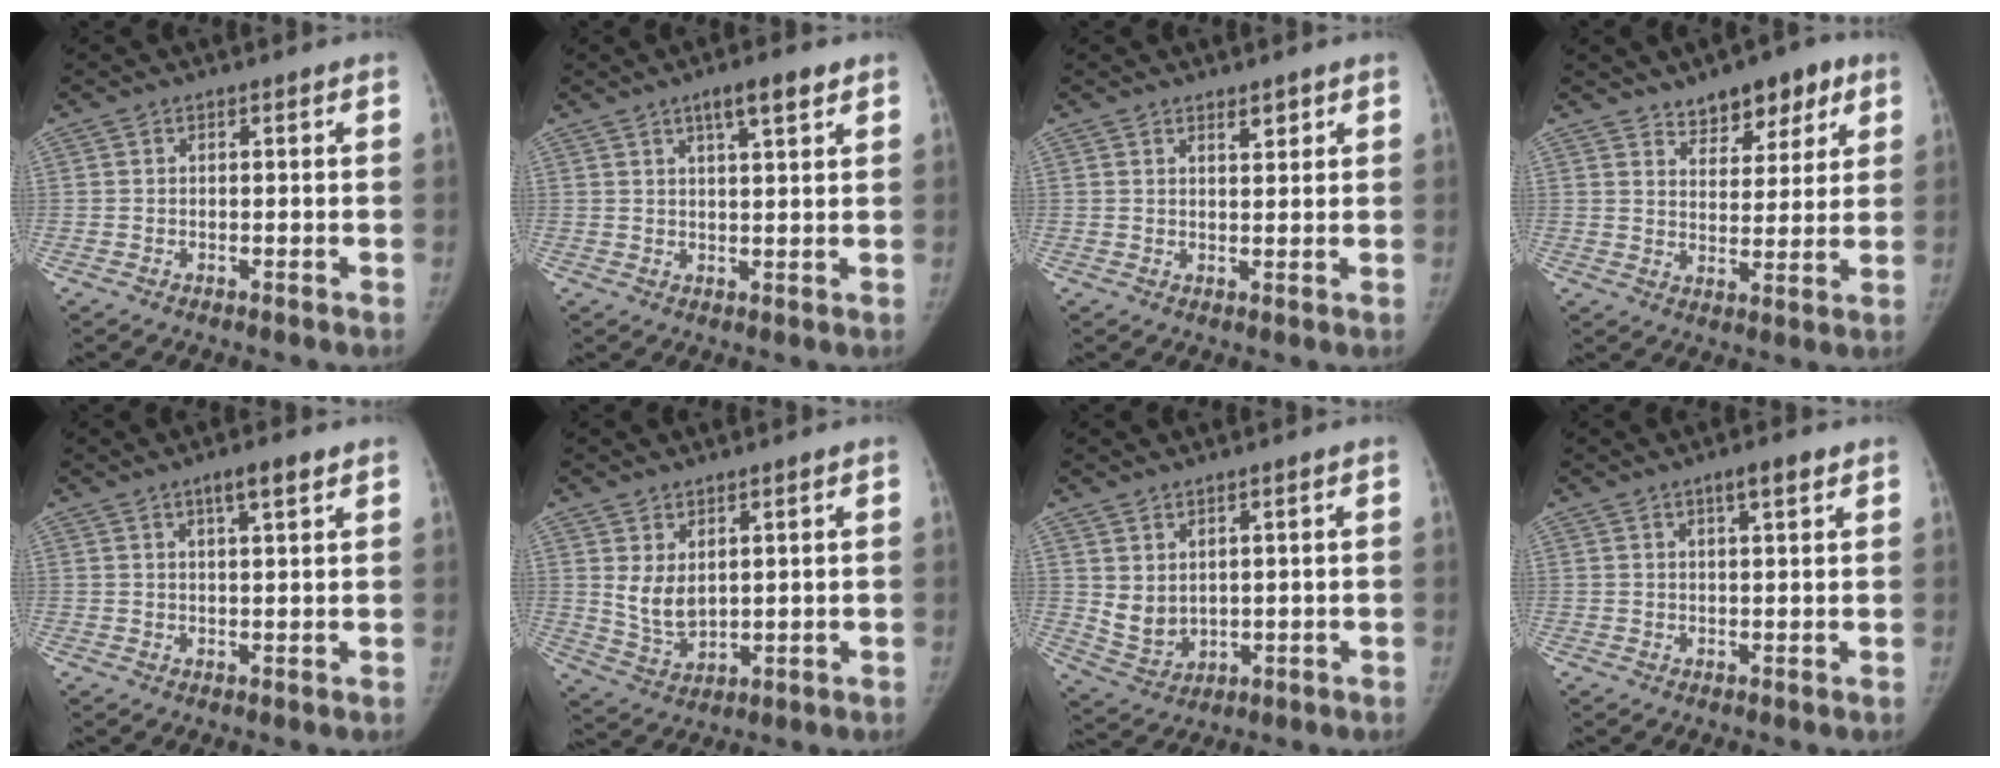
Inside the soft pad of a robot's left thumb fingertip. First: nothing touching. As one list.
[{"total": 5.5, "force": [3.3, 1.3, 4.3], "torque": [-0.060, -0.011, 0.050]}, {"total": 2.2, "force": [1.6, 0.9, 1.3], "torque": [-0.011, -0.011, 0.026]}, {"total": 9.7, "force": [6.4, 5.1, 5.2], "torque": [-0.035, -0.031, 0.095]}, {"total": 3.9, "force": [2.4, 0.7, 3.0], "torque": [-0.047, -0.009, 0.039]}, {"total": 6.0, "force": [2.0, 3.6, 4.4], "torque": [-0.069, -0.022, 0.053]}, {"total": 5.3, "force": [1.8, 3.6, 3.4], "torque": [-0.048, -0.021, 0.053]}, {"total": 3.2, "force": [1.9, 0.7, 2.5], "torque": [-0.035, -0.008, 0.029]}]